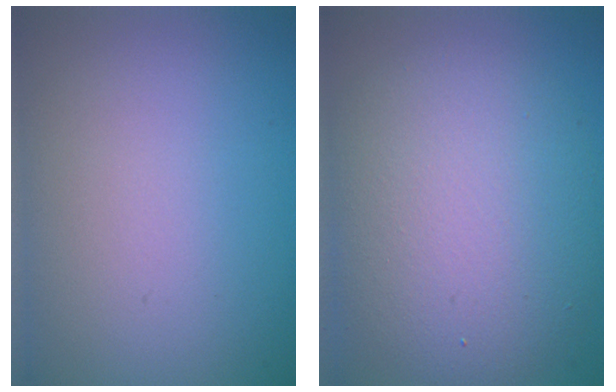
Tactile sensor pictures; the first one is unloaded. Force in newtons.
{"total": 8.4, "press": 8.4, "slide": 0.5}